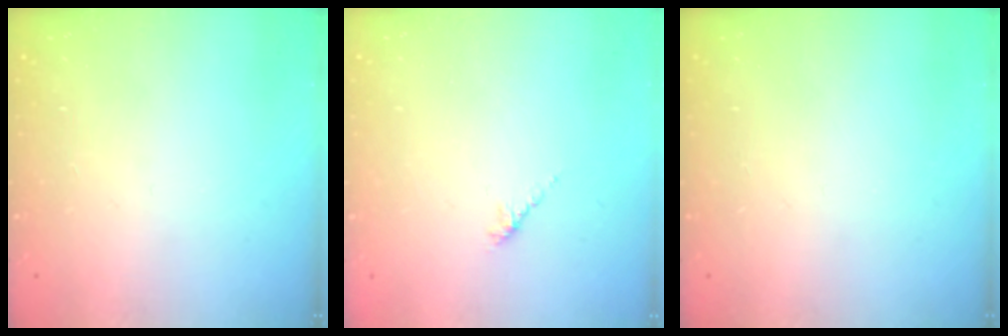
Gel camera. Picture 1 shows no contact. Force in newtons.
{"total": 2.6, "press": 2.4, "slide": 0.7}
{"total": 0.0}